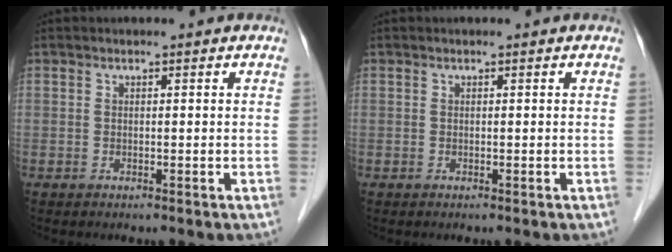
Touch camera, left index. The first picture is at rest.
{"total": 0.0}